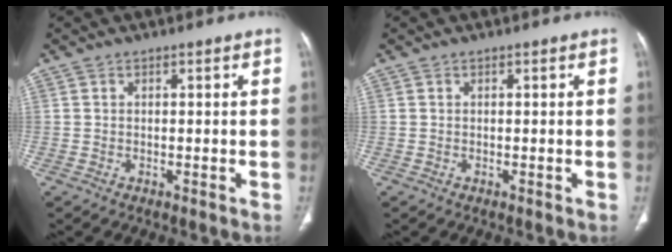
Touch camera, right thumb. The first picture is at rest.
{"total": 0.0}